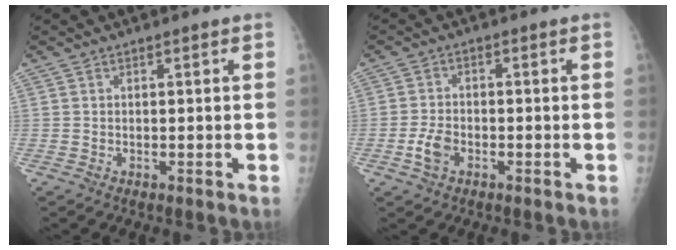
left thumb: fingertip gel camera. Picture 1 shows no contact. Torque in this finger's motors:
{"motor_torque": [-0.42, 0.41, 0.01, -0.01, 0.00]}